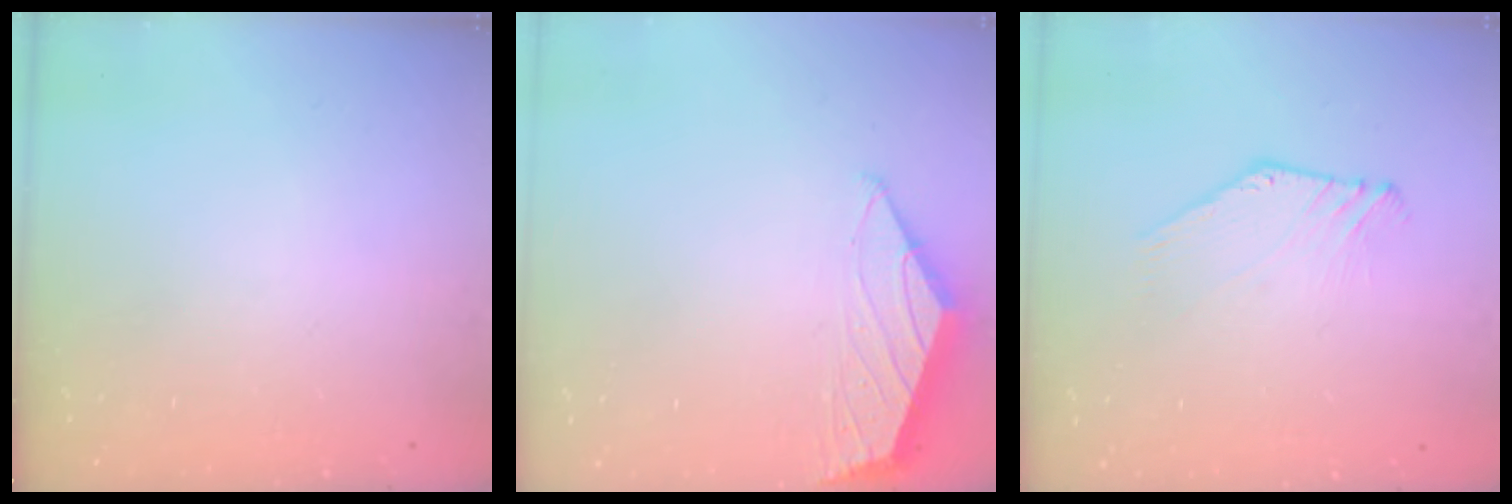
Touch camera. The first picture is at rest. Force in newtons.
{"total": 1.5, "press": 1.5, "slide": 0.4}
{"total": 2.1, "press": 2.1, "slide": 0.1}